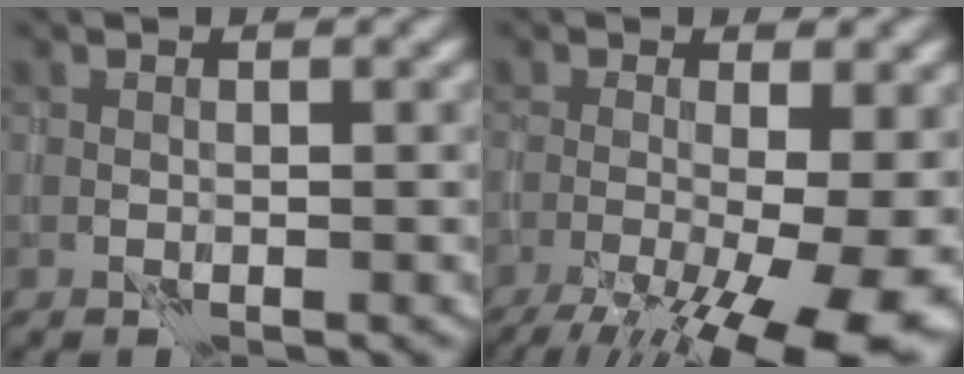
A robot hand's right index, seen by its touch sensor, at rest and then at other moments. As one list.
[{"total": 14.0, "force": [-5.2, 4.5, 12.2], "torque": [-0.167, -0.018, -0.069]}]